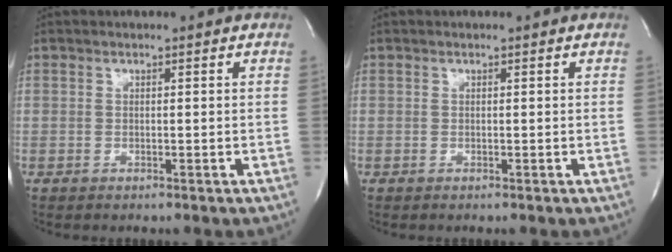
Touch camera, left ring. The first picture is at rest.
{"total": 0.0}